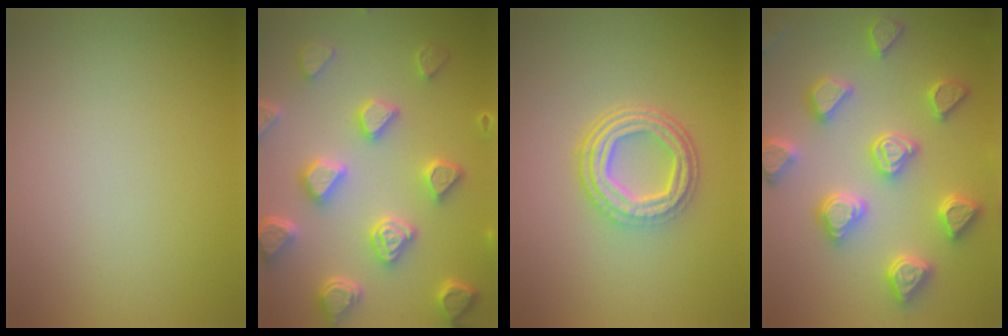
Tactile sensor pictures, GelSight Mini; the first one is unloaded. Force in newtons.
{"total": 6.5, "press": 5.4, "slide": 3.5}
{"total": 5.0, "press": 3.6, "slide": 3.4}
{"total": 5.4, "press": 5.3, "slide": 1.2}